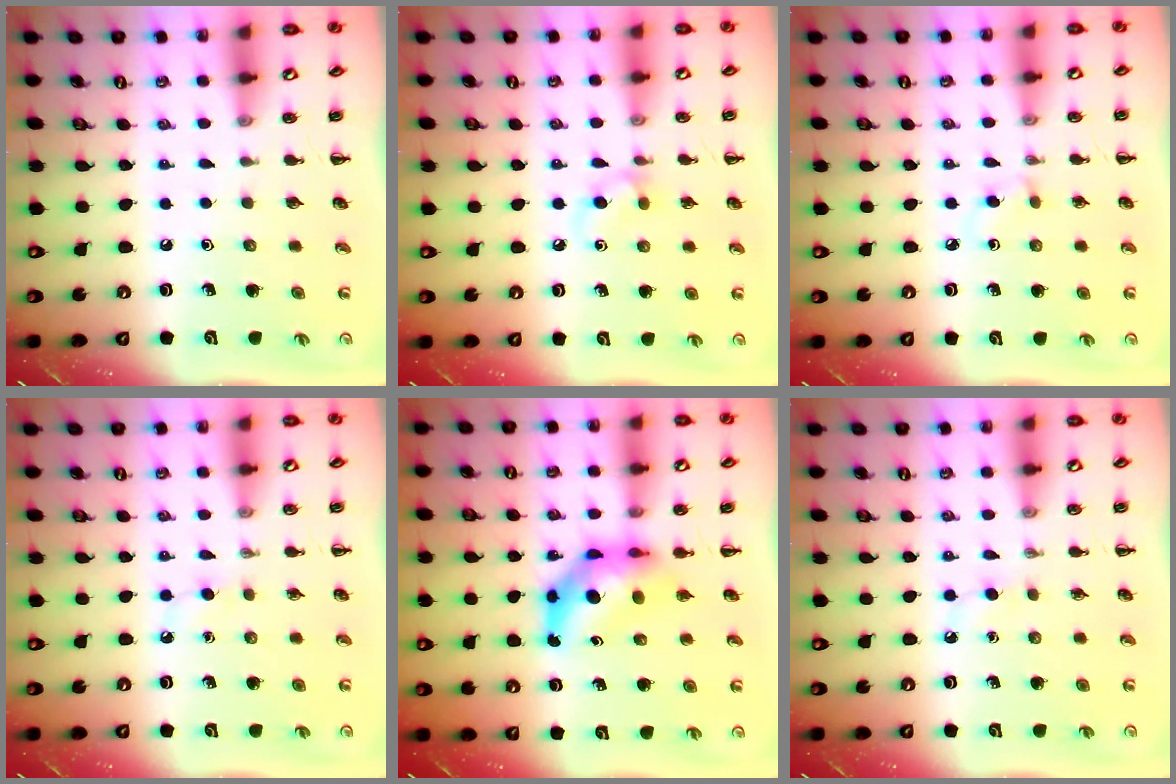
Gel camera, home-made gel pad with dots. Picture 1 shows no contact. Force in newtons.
{"total": 5.6, "press": 5.3, "slide": 1.6}
{"total": 1.8, "press": 1.6, "slide": 0.8}
{"total": 2.5, "press": 2.3, "slide": 1.0}
{"total": 6.5, "press": 6.3, "slide": 1.8}
{"total": 2.5, "press": 2.3, "slide": 1.0}